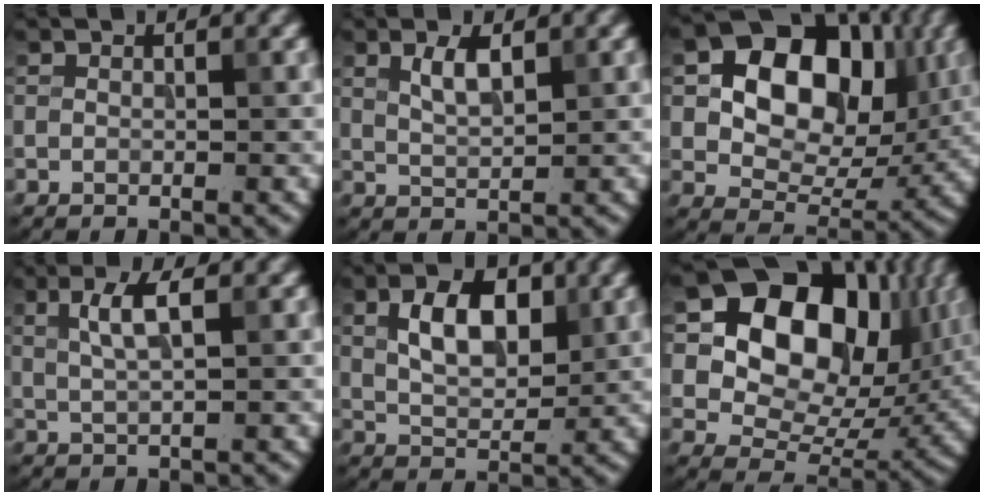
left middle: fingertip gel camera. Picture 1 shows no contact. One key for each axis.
{"total": 2.4, "fx": 1.2, "fy": 0.9, "fz": 1.9, "tx": -0.040, "ty": 0.000, "tz": 0.023}
{"total": 12.8, "fx": 3.0, "fy": 8.7, "fz": 8.9, "tx": -0.129, "ty": 0.001, "tz": 0.045}
{"total": 3.1, "fx": 1.0, "fy": 0.8, "fz": 2.8, "tx": -0.051, "ty": 0.003, "tz": 0.019}
{"total": 5.5, "fx": 1.5, "fy": 3.1, "fz": 4.2, "tx": -0.076, "ty": 0.003, "tz": 0.026}
{"total": 14.7, "fx": 4.3, "fy": 10.2, "fz": 9.6, "tx": -0.148, "ty": 0.010, "tz": 0.078}